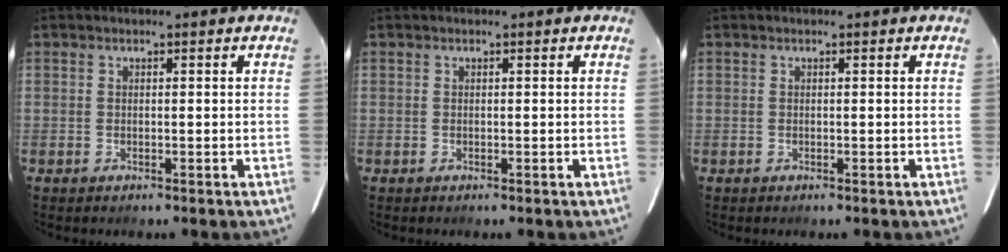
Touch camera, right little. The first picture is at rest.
{"total": 0.0}
{"total": 0.0}